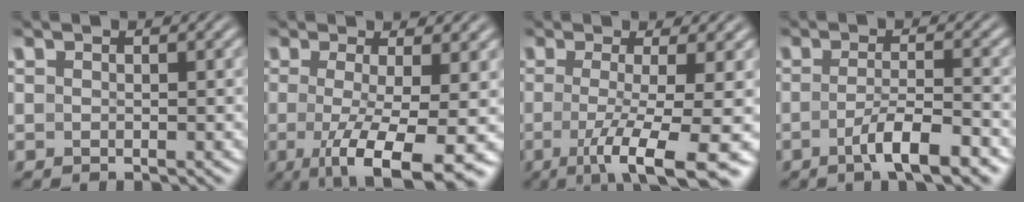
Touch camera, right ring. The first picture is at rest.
{"total": 8.0, "force": [-4.0, 2.0, 6.6], "torque": [-0.124, -0.039, -0.041]}
{"total": 8.2, "force": [-4.8, 1.5, 6.4], "torque": [-0.108, -0.037, -0.056]}
{"total": 4.2, "force": [-2.5, 0.2, 3.4], "torque": [-0.055, -0.011, -0.036]}